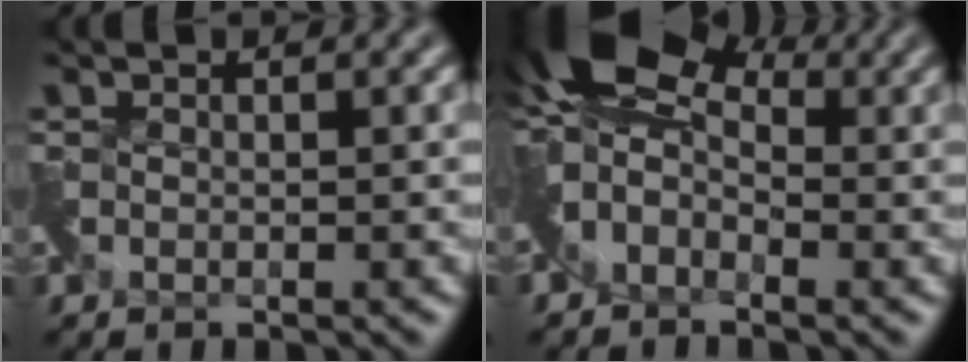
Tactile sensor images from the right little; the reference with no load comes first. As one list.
[{"total": 8.8, "force": [1.8, 5.5, 6.6], "torque": [-0.121, 0.022, 0.009]}]